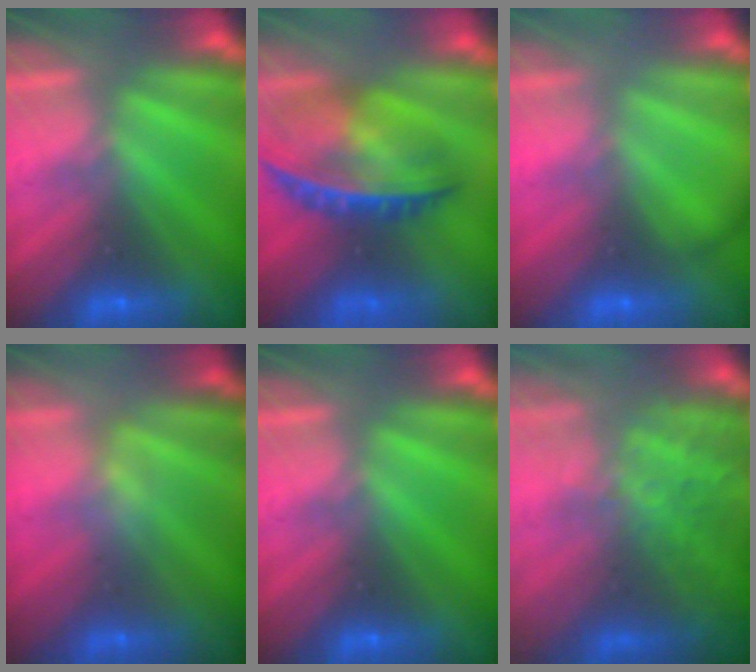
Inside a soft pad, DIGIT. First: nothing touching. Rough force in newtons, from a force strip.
{"total": 9.0}
{"total": 2.1}
{"total": 2.4}
{"total": 0.0}
{"total": 7.4}